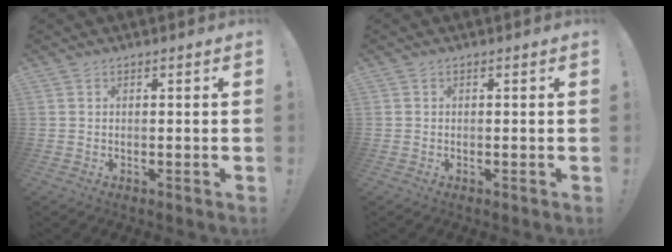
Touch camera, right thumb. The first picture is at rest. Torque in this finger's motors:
{"motor_torque": [-0.04, -0.14, -0.14, 0.20, -0.02]}